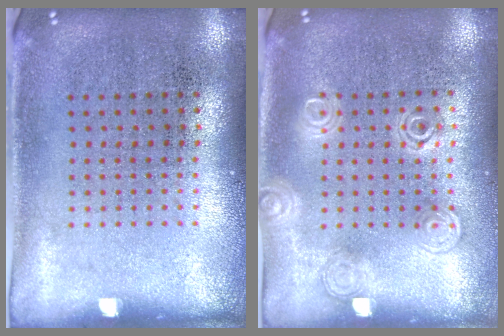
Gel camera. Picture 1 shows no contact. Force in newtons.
{"total": 1.2, "press": 1.2, "slide": 0.3}